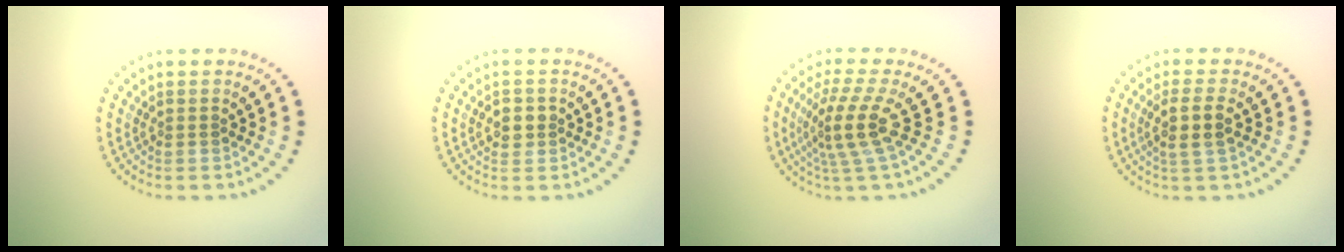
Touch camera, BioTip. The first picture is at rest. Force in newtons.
{"total": 1.5, "press": 1.5, "slide": 0.2}
{"total": 4.1, "press": 2.8, "slide": 2.9}
{"total": 2.6, "press": 2.3, "slide": 1.2}